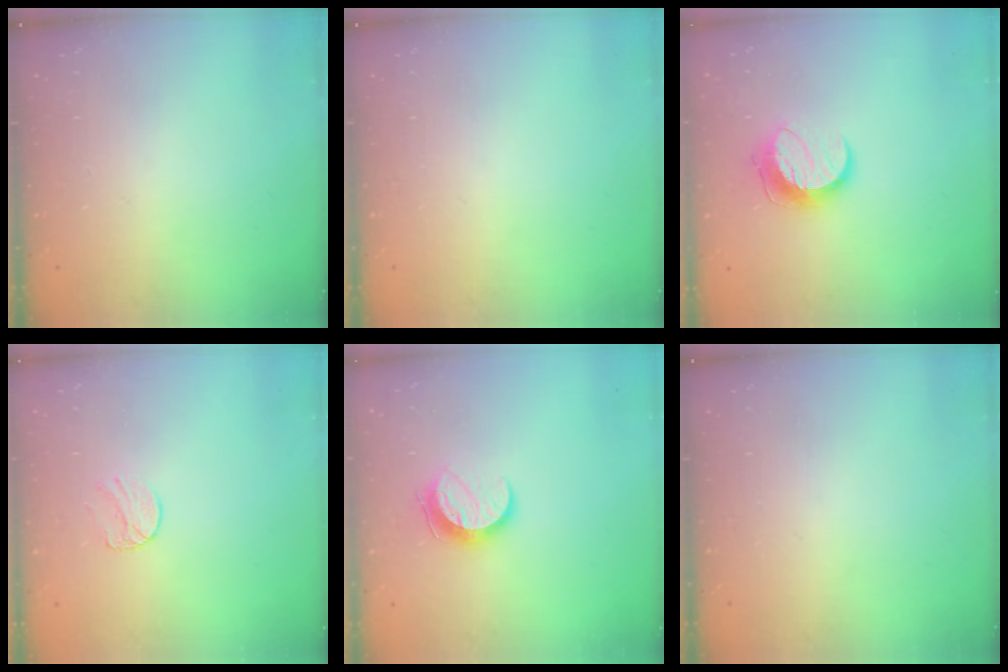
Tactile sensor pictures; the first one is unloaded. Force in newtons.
{"total": 0.0}
{"total": 10.5, "press": 10.5, "slide": 0.4}
{"total": 6.9, "press": 6.8, "slide": 0.6}
{"total": 9.0, "press": 8.9, "slide": 0.7}
{"total": 0.0}